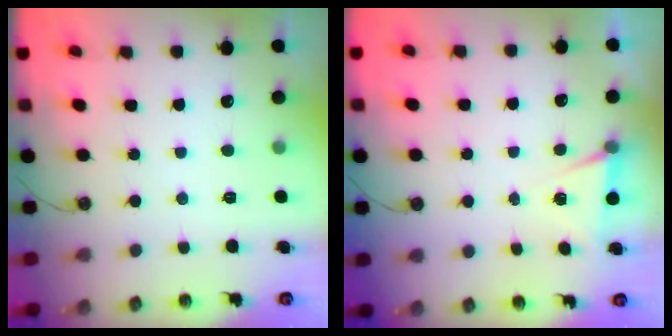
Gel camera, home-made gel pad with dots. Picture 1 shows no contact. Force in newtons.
{"total": 4.7, "press": 1.3, "slide": 4.5}